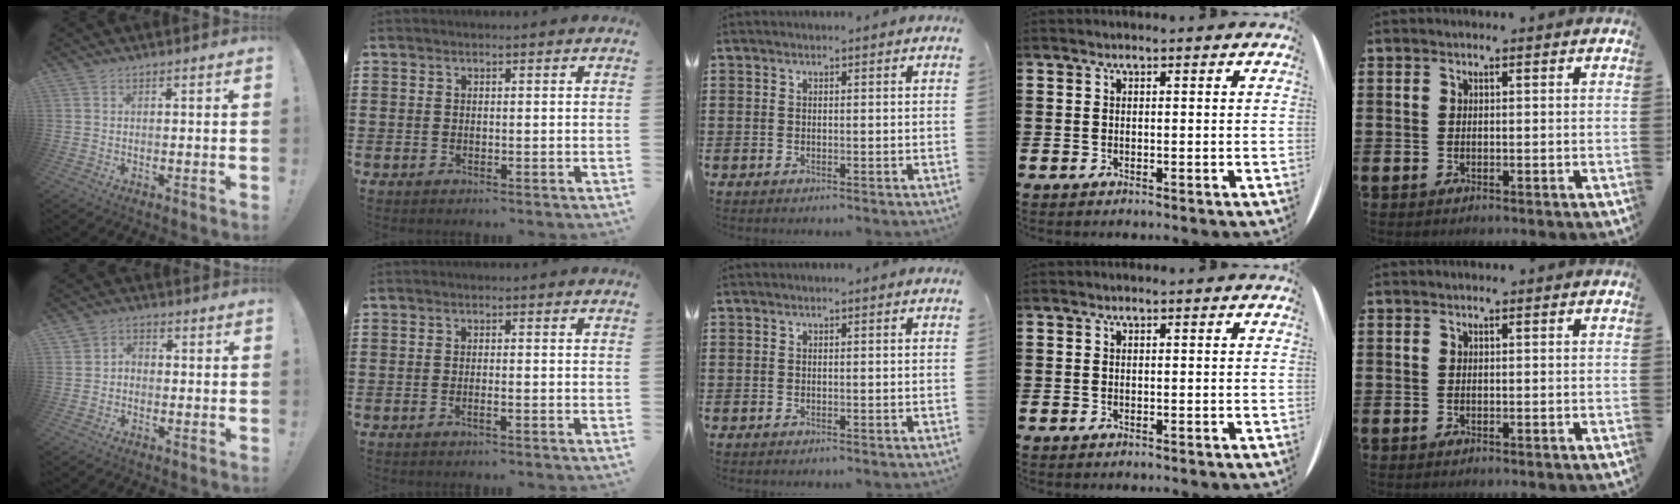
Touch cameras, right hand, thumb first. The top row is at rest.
{"thumb": {"total": 3.3, "force": [-1.5, 2.7, 1.3], "torque": [-0.027, 0.016, -0.027]}, "index": {"total": 1.0, "force": [-0.6, 0.0, 0.8], "torque": [-0.014, -0.004, -0.010]}}